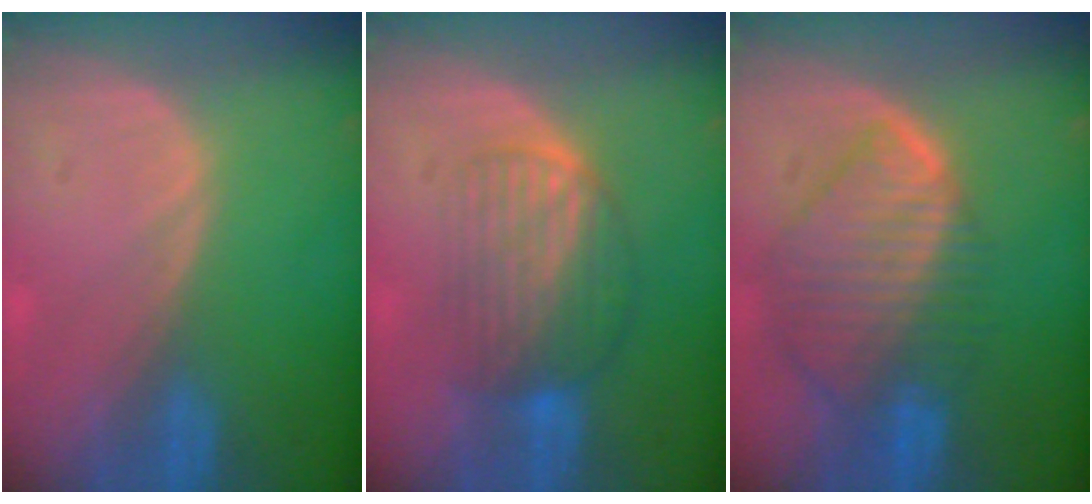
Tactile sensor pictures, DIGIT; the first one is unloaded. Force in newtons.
{"total": 6.8, "press": 6.5, "slide": 2.0}
{"total": 10.0, "press": 8.7, "slide": 4.9}